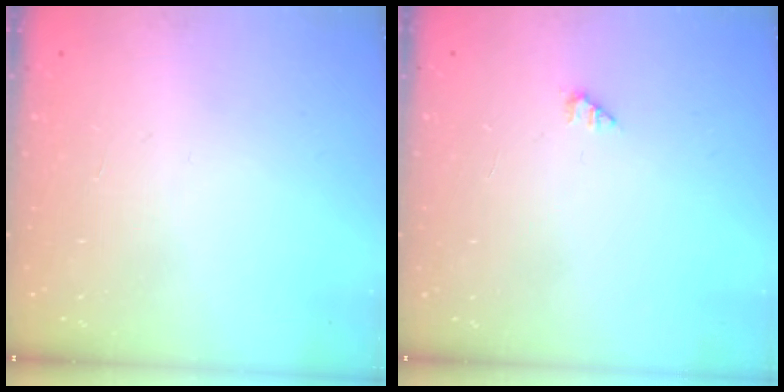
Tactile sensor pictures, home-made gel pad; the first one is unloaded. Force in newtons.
{"total": 1.0, "press": 1.0, "slide": 0.2}